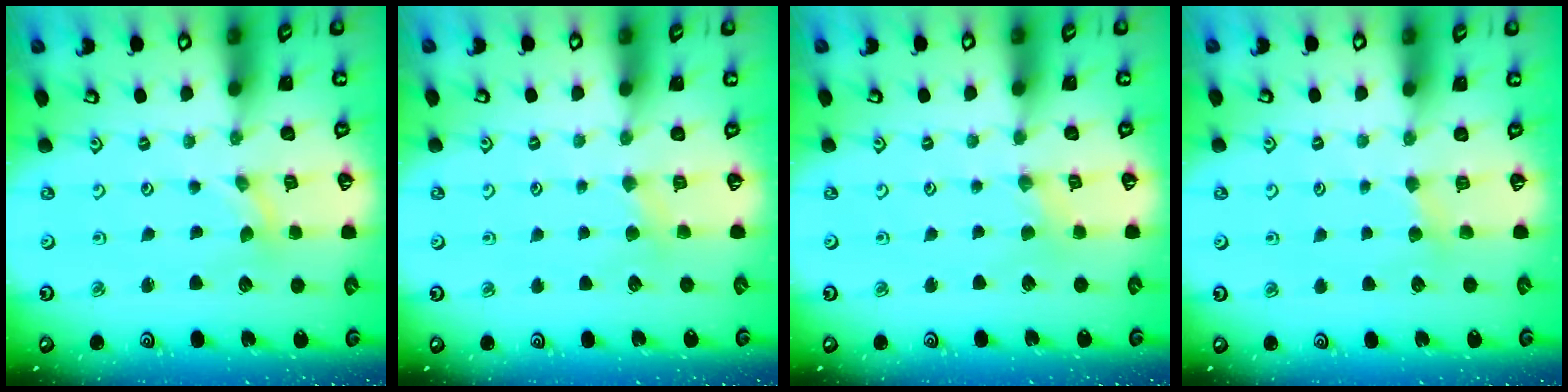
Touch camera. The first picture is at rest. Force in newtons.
{"total": 2.5, "press": 2.5, "slide": 0.4}
{"total": 1.8, "press": 1.8, "slide": 0.3}
{"total": 2.9, "press": 2.9, "slide": 0.4}